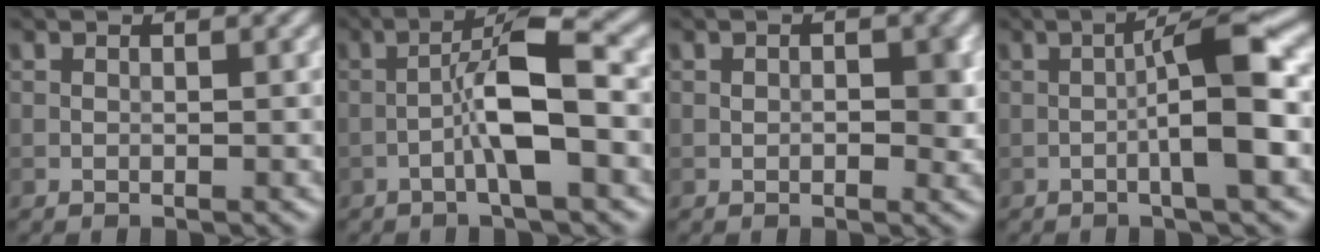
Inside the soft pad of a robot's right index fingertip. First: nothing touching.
{"total": 5.6, "force": [-1.6, 0.9, 5.3], "torque": [-0.098, 0.021, -0.036]}
{"total": 2.3, "force": [0.0, 1.4, 1.9], "torque": [-0.021, -0.001, -0.002]}
{"total": 5.4, "force": [-0.9, 0.5, 5.3], "torque": [-0.085, 0.017, -0.023]}